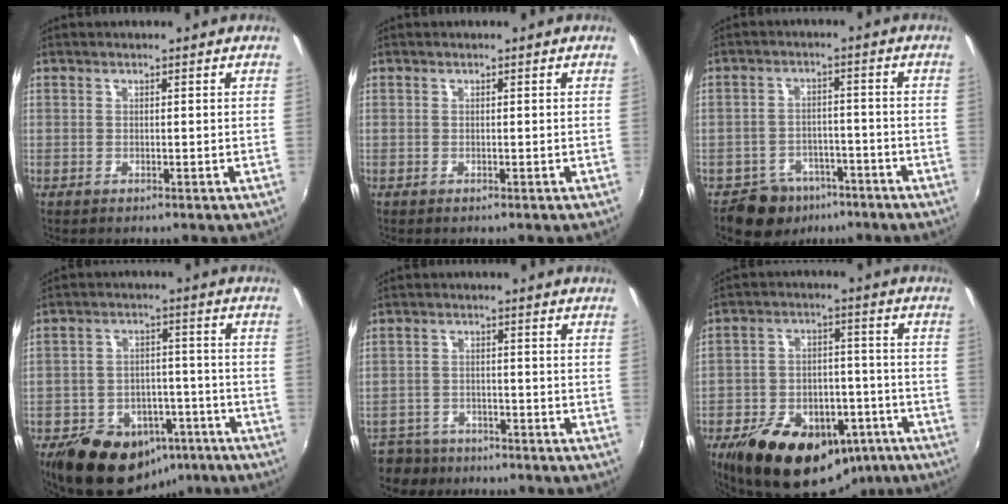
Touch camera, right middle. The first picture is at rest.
{"total": 0.0}
{"total": 8.0, "force": [-5.7, 5.4, 1.7], "torque": [-0.049, 0.017, -0.078]}
{"total": 17.7, "force": [-11.3, 11.0, 8.0], "torque": [-0.175, 0.016, -0.147]}
{"total": 8.2, "force": [-6.6, 4.4, 1.8], "torque": [-0.063, -0.004, -0.111]}
{"total": 23.2, "force": [-14.4, 13.2, 12.4], "torque": [-0.249, 0.002, -0.197]}